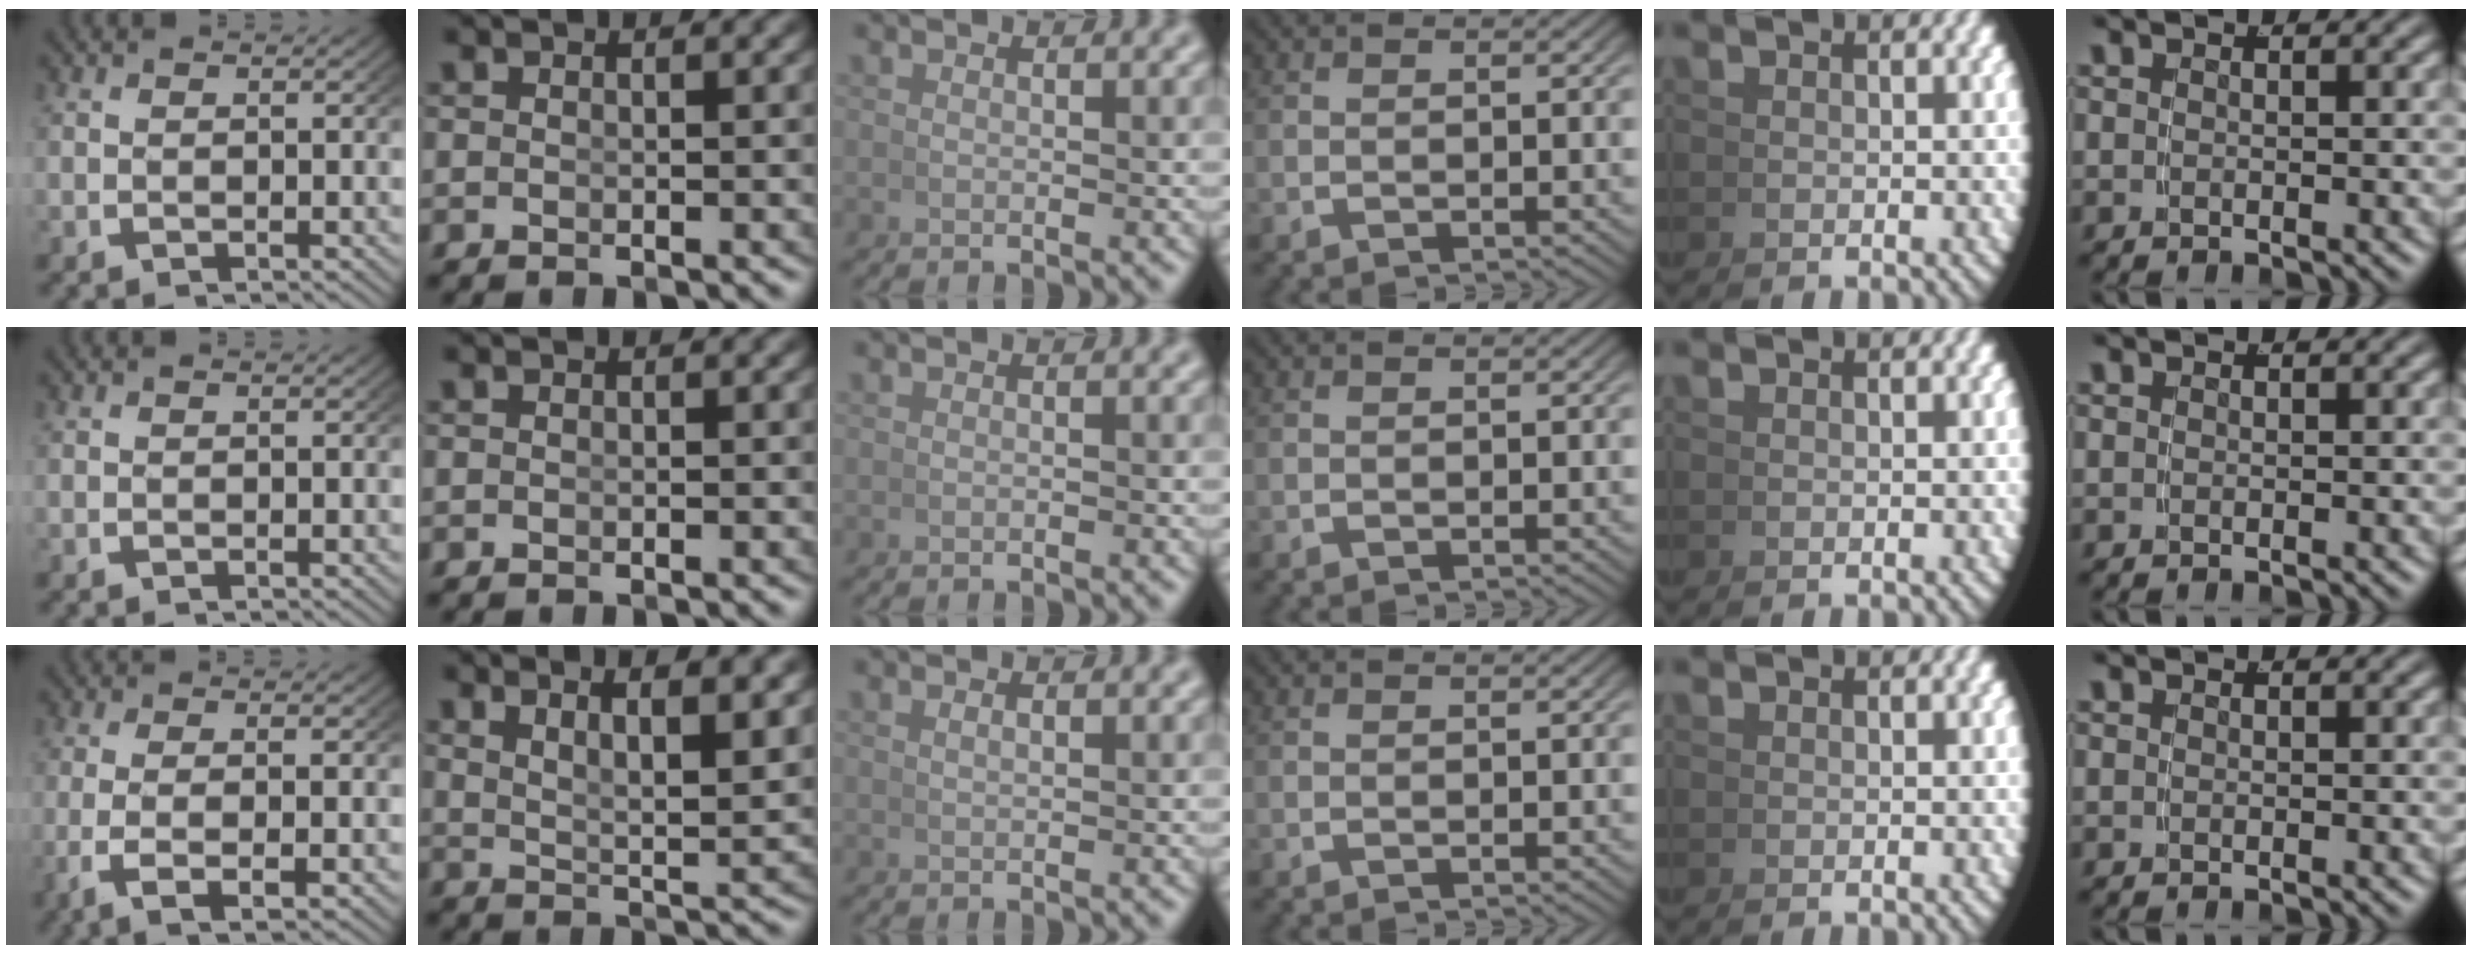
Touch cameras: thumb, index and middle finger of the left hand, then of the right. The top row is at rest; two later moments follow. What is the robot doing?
{"motion": "lift_and_place", "object": "hoodie"}